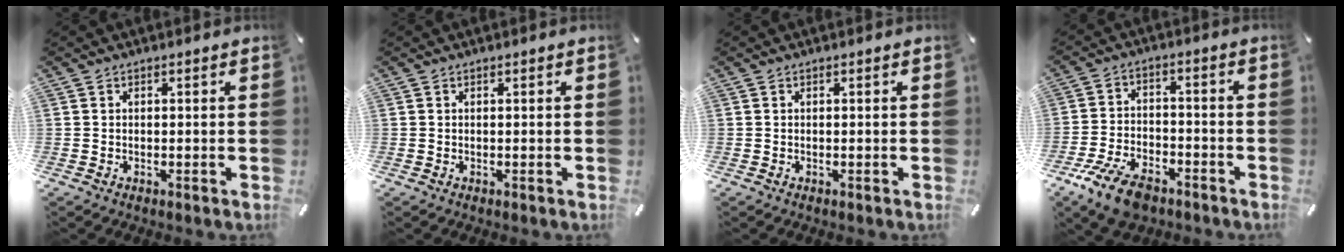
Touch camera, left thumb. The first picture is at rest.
{"total": 0.0}
{"total": 0.0}
{"total": 10.4, "force": [-6.8, 5.3, 5.7], "torque": [-0.114, 0.035, -0.125]}